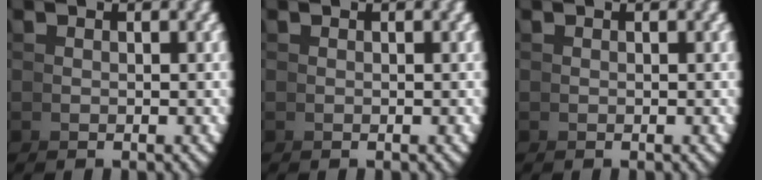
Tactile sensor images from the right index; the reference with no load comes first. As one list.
[{"total": 0.0}, {"total": 0.0}]